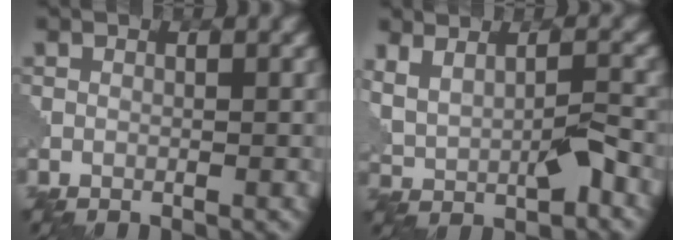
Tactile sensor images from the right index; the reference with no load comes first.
{"total": 3.9, "force": [0.7, 1.8, 3.4], "torque": [-0.076, -0.005, 0.018]}